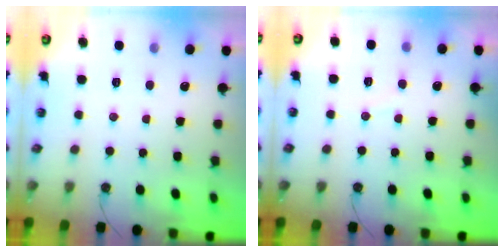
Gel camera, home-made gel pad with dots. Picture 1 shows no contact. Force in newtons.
{"total": 2.9, "press": 2.9, "slide": 0.3}